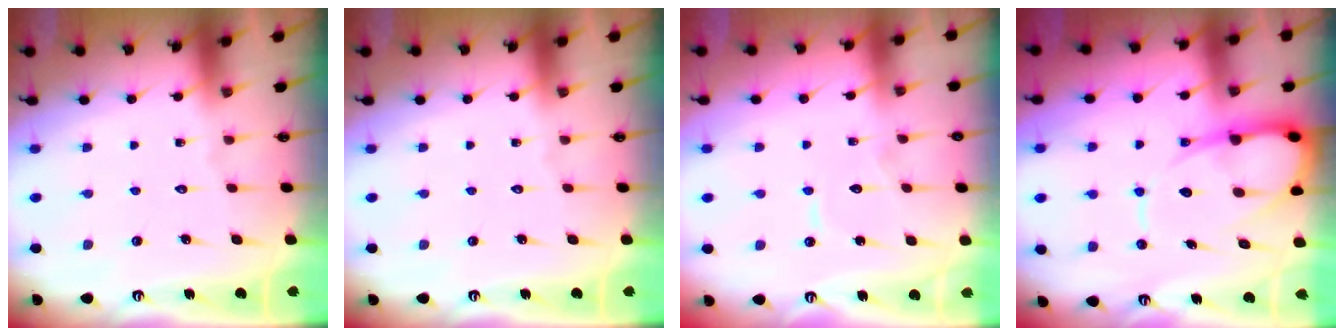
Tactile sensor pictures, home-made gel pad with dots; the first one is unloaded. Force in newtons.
{"total": 0.0}
{"total": 5.4, "press": 5.4, "slide": 0.4}
{"total": 12.3, "press": 12.2, "slide": 1.3}